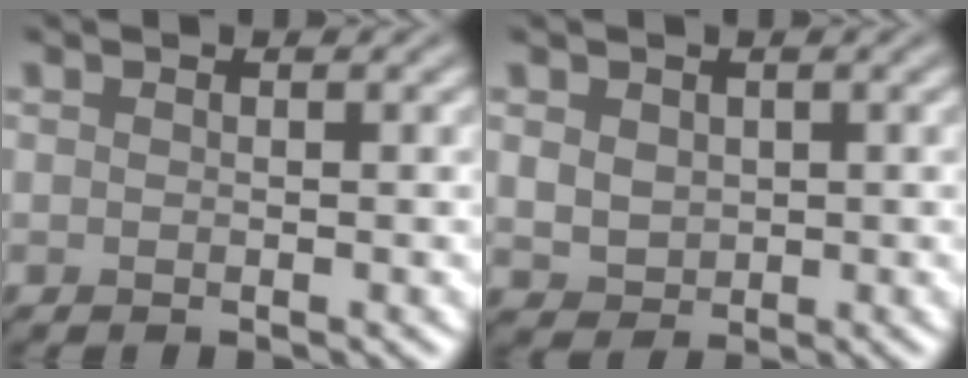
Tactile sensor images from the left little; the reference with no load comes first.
{"total": 2.3, "force": [0.5, 1.9, 1.2], "torque": [-0.027, -0.005, 0.014]}